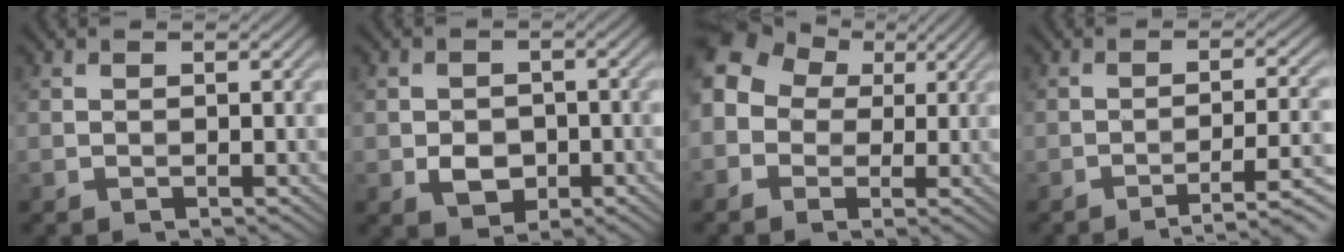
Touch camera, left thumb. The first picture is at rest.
{"total": 3.8, "force": [-1.2, 2.8, 2.2], "torque": [-0.040, -0.008, -0.023]}
{"total": 10.6, "force": [0.5, 8.8, 5.8], "torque": [-0.161, 0.010, -0.021]}
{"total": 7.2, "force": [-4.2, 1.4, 5.7], "torque": [-0.089, 0.007, -0.062]}